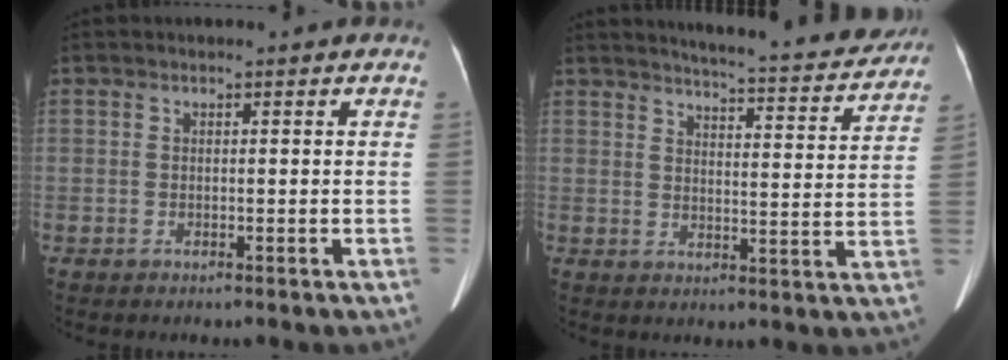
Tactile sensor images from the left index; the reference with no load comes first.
{"total": 16.9, "force": [15.7, 1.6, 5.8], "torque": [-0.080, -0.043, 0.185]}